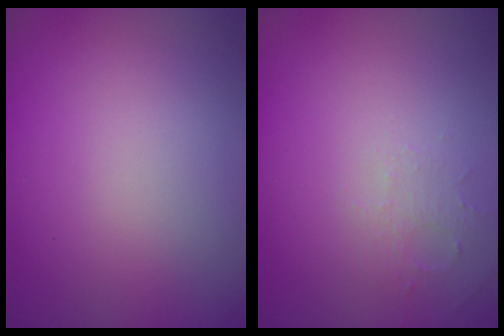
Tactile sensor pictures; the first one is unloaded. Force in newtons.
{"total": 1.6, "press": 1.5, "slide": 0.4}